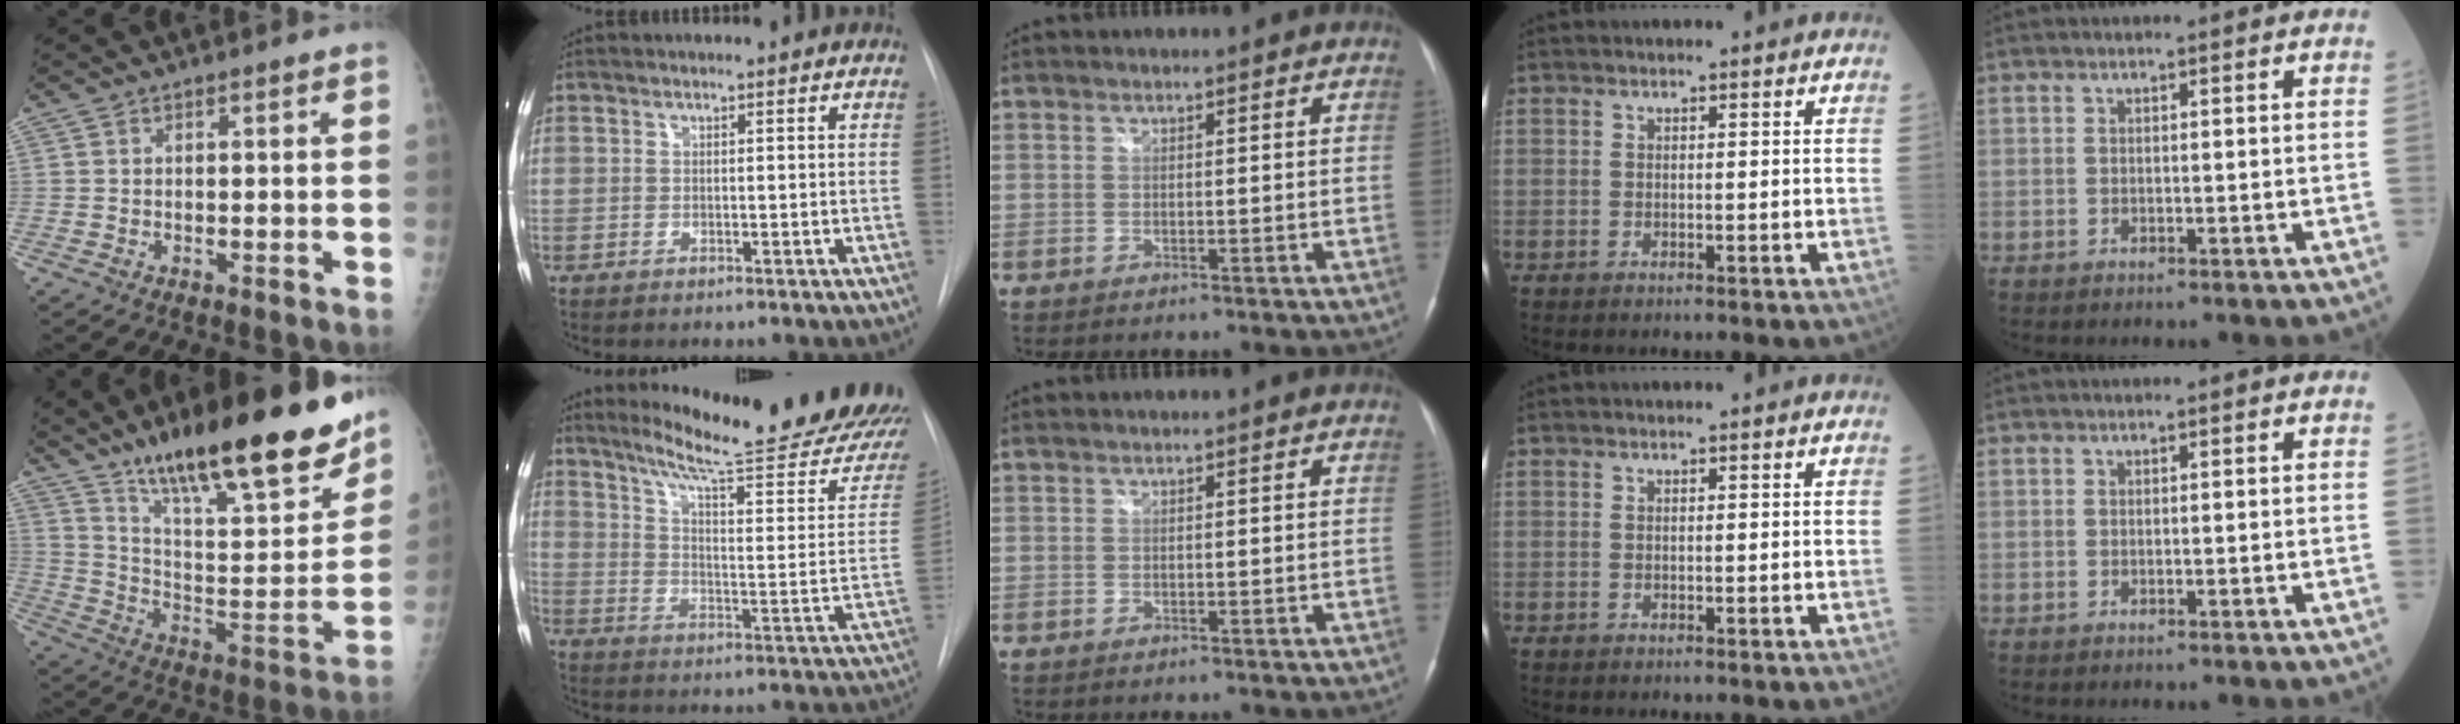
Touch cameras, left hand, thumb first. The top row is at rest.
{"thumb": {"total": 28.5, "force": [20.1, 6.9, 19.0], "torque": [-0.260, -0.074, 0.320]}, "index": {"total": 25.8, "force": [22.8, 1.1, 12.1], "torque": [-0.173, -0.105, 0.292]}}